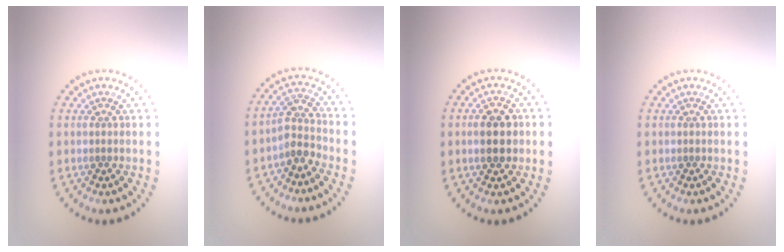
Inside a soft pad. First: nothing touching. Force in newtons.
{"total": 2.5, "press": 2.0, "slide": 1.5}
{"total": 3.8, "press": 3.8, "slide": 0.1}
{"total": 0.0}